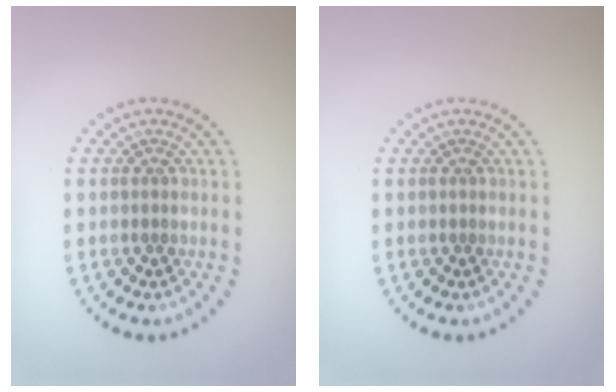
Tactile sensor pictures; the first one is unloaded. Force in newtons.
{"total": 0.0}